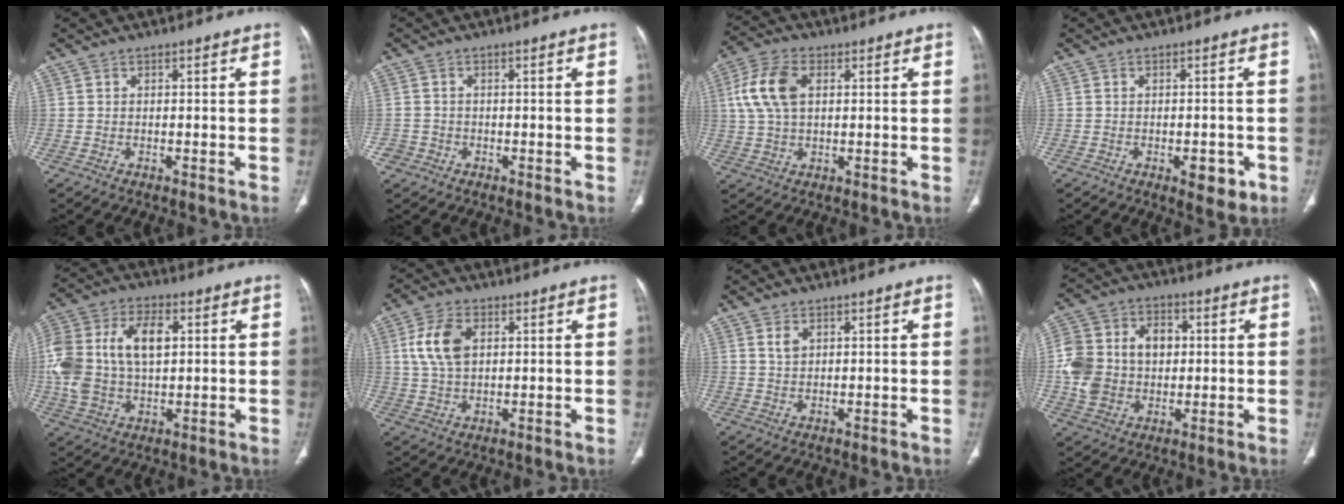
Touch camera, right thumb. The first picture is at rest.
{"total": 2.0, "force": [-1.0, 1.8, -0.1], "torque": [0.007, 0.010, -0.023]}
{"total": 9.8, "force": [2.3, 5.7, 7.6], "torque": [-0.163, 0.012, 0.043]}
{"total": 4.8, "force": [-1.9, 2.3, 3.7], "torque": [-0.028, 0.002, -0.018]}
{"total": 17.1, "force": [2.4, 10.4, 13.4], "torque": [-0.273, 0.015, 0.046]}
{"total": 8.5, "force": [2.2, 5.2, 6.3], "torque": [-0.125, 0.001, 0.045]}
{"total": 2.2, "force": [1.1, 1.3, 1.3], "torque": [-0.024, -0.004, 0.028]}
{"total": 15.9, "force": [0.9, 12.3, 10.1], "torque": [-0.171, 0.020, 0.019]}